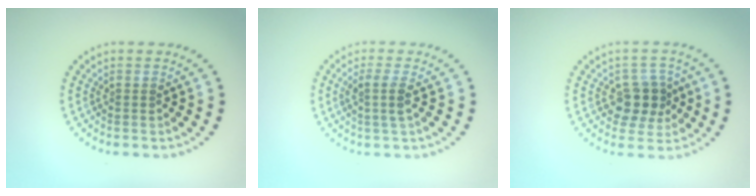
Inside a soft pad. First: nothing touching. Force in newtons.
{"total": 2.0, "press": 1.6, "slide": 1.2}
{"total": 3.6, "press": 3.4, "slide": 1.3}